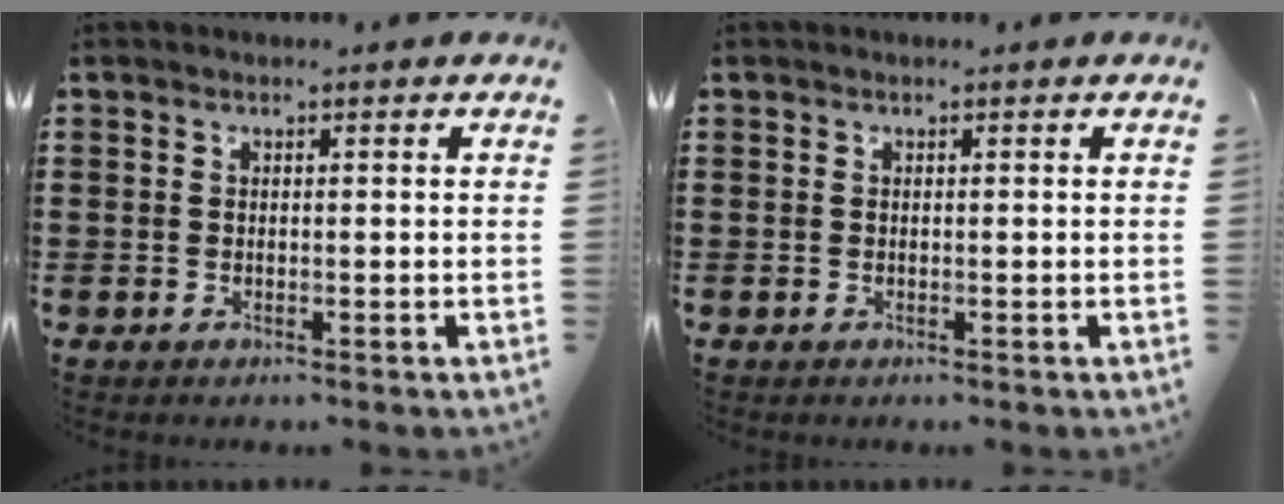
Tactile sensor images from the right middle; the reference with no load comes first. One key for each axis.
{"total": 0.0}